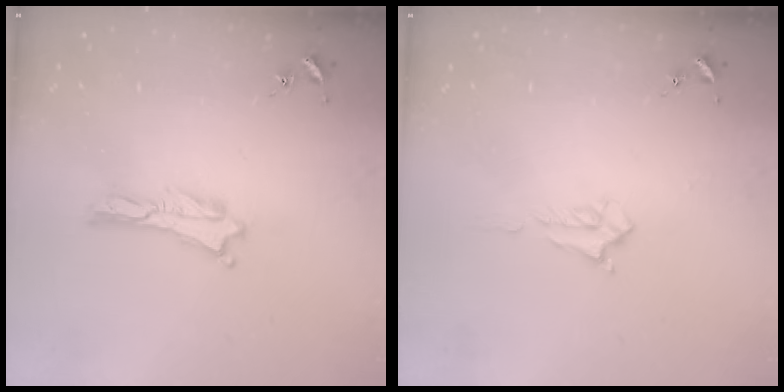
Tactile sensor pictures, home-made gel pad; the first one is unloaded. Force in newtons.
{"total": 1.7, "press": 1.7, "slide": 0.3}